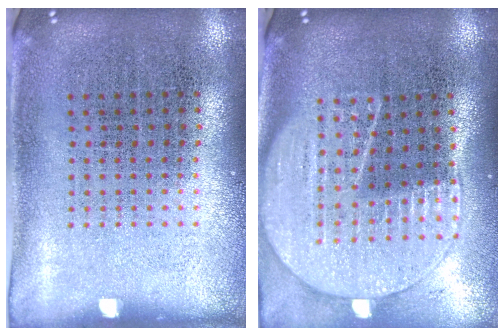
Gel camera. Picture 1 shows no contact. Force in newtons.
{"total": 2.0, "press": 1.8, "slide": 0.9}